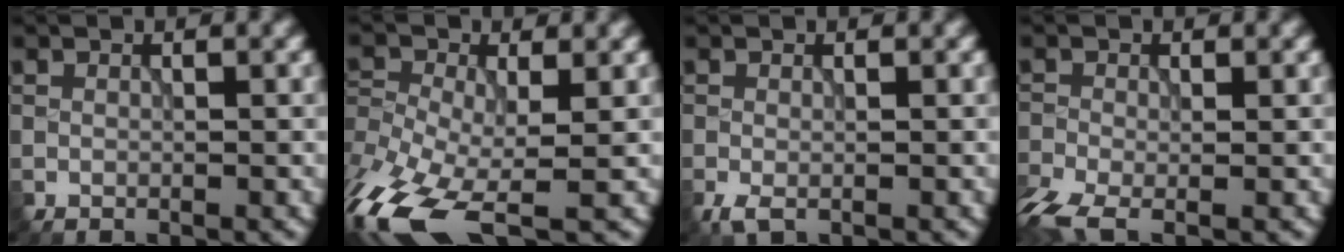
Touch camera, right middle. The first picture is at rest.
{"total": 11.3, "force": [-5.9, 4.8, 8.4], "torque": [-0.202, -0.025, -0.114]}
{"total": 1.4, "force": [-0.6, 0.6, 1.1], "torque": [-0.027, -0.007, -0.015]}
{"total": 5.4, "force": [-3.1, 2.0, 3.9], "torque": [-0.089, -0.017, -0.067]}